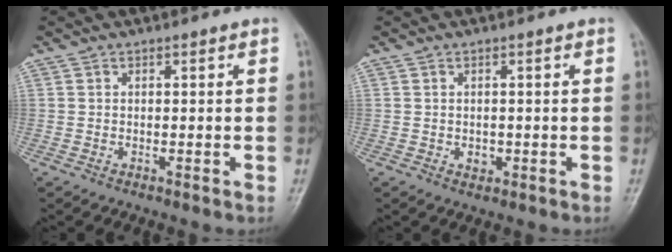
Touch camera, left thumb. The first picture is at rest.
{"total": 1.5, "force": [-0.3, 1.2, 0.9], "torque": [-0.007, 0.002, -0.002]}